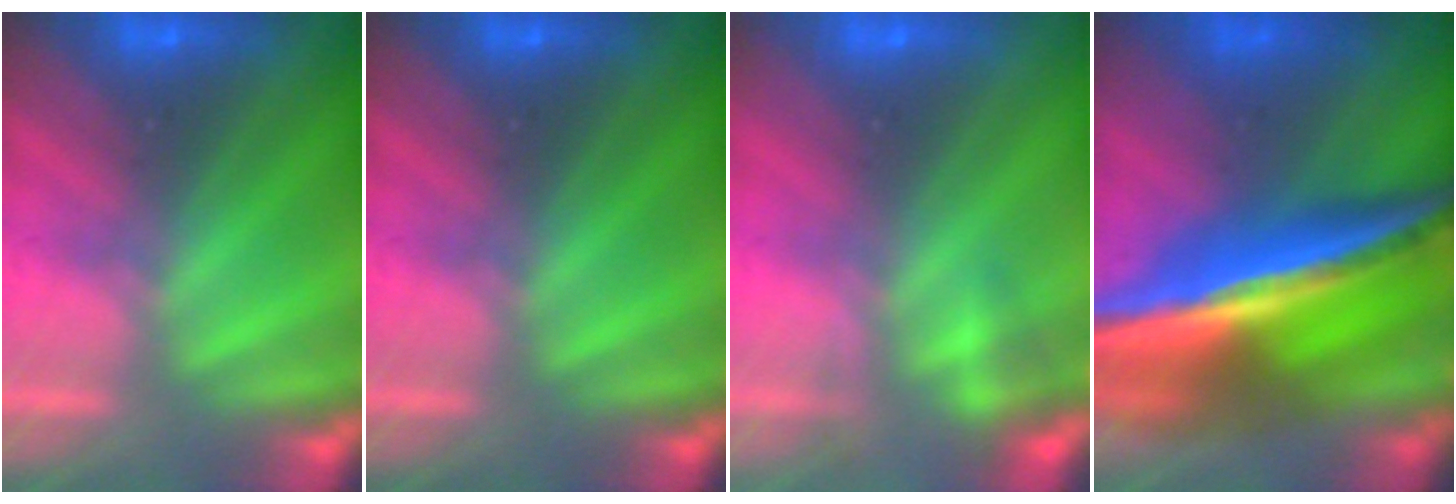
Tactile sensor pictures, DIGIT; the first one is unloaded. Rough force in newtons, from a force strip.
{"total": 0.0}
{"total": 2.3}
{"total": 6.3}